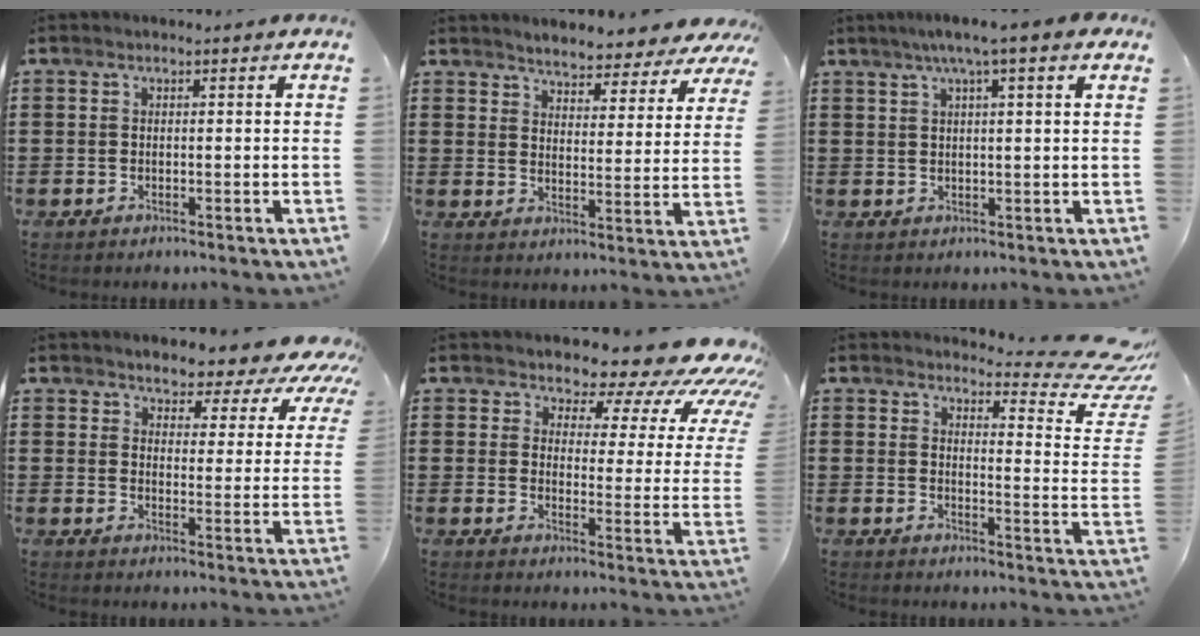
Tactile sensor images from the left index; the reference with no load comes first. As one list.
[{"total": 3.8, "force": [3.8, 0.0, -0.3], "torque": [-0.022, -0.036, 0.060]}, {"total": 4.5, "force": [2.6, -0.4, 3.7], "torque": [-0.077, 0.003, 0.043]}, {"total": 4.0, "force": [3.8, 1.0, 0.6], "torque": [-0.031, -0.035, 0.059]}, {"total": 7.6, "force": [6.1, 2.9, 3.5], "torque": [-0.065, -0.049, 0.101]}, {"total": 6.0, "force": [4.9, 1.0, 3.2], "torque": [-0.045, -0.050, 0.076]}]